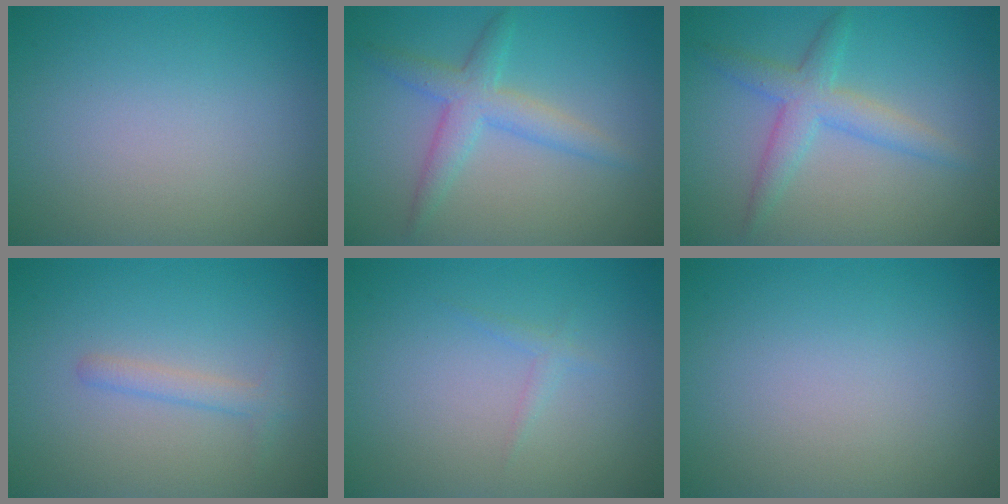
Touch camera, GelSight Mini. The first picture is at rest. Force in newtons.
{"total": 3.4, "press": 3.4, "slide": 0.0}
{"total": 3.4, "press": 3.4, "slide": 0.0}
{"total": 1.8, "press": 1.8, "slide": 0.2}
{"total": 0.8, "press": 0.8, "slide": 0.1}
{"total": 0.0}